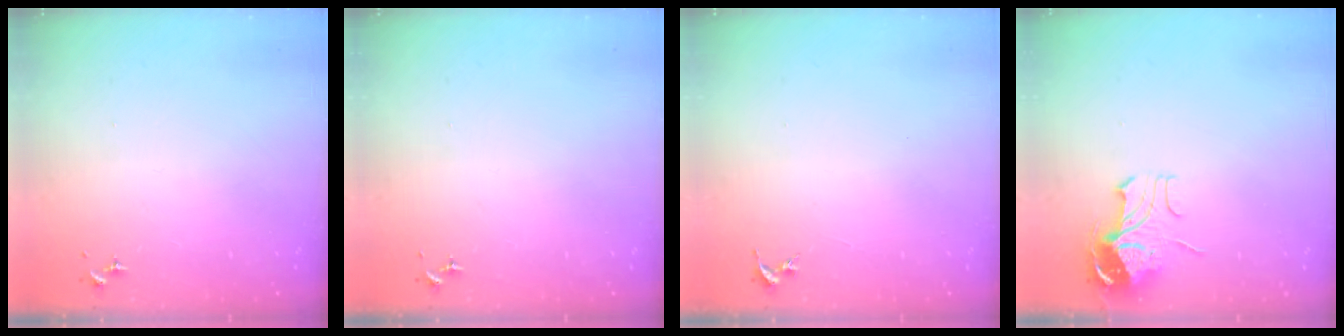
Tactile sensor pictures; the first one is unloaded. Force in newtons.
{"total": 0.0}
{"total": 0.0}
{"total": 9.8, "press": 9.7, "slide": 1.0}